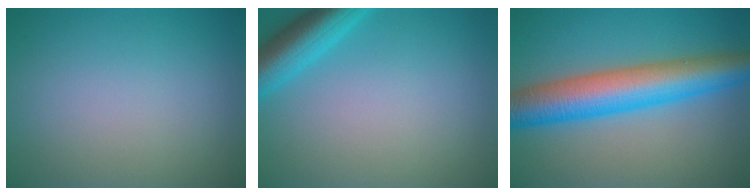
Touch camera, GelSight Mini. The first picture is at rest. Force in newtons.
{"total": 4.9, "press": 4.9, "slide": 0.3}
{"total": 9.2, "press": 9.2, "slide": 0.0}